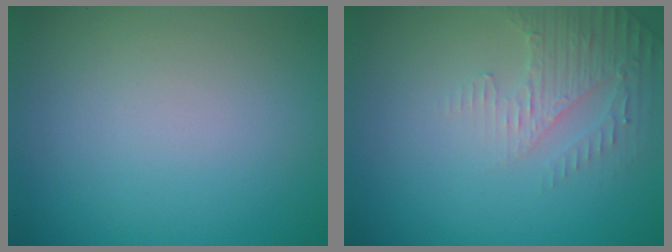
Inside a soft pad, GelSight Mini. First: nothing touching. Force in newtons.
{"total": 3.0, "press": 2.9, "slide": 0.8}